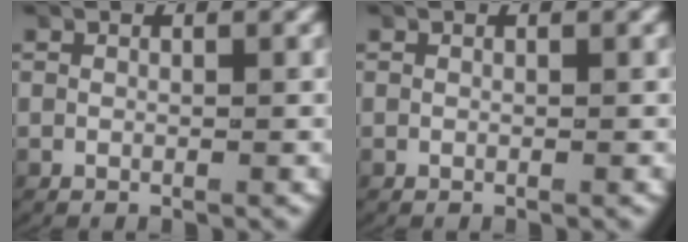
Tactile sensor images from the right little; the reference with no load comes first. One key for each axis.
{"total": 0.0}